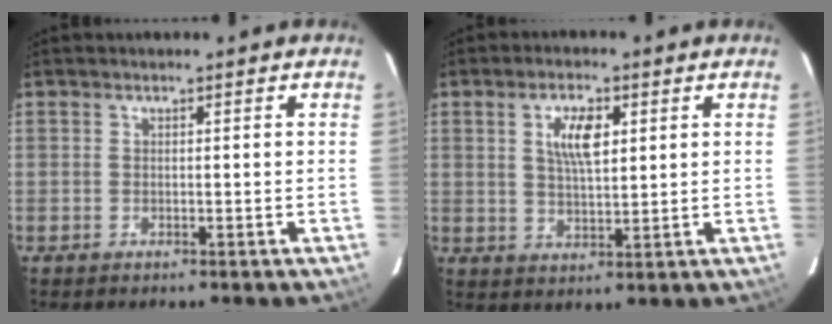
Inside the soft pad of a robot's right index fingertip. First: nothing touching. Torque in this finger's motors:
{"motor_torque": [0.18, 0.04, 0.36, 0.10]}